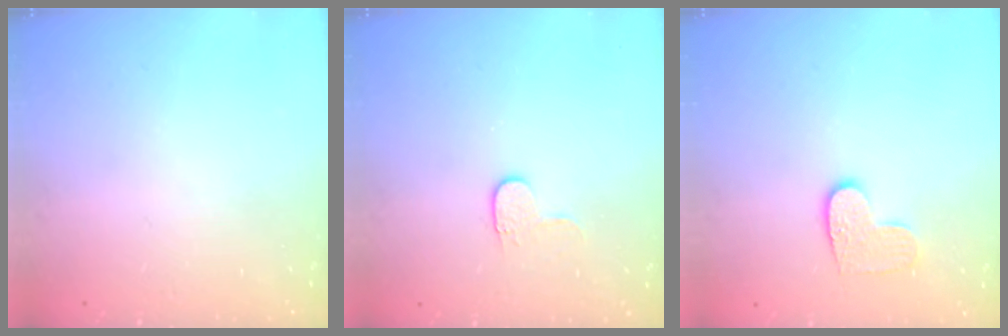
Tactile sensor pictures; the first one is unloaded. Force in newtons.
{"total": 3.9, "press": 3.9, "slide": 0.5}
{"total": 6.4, "press": 6.4, "slide": 0.3}